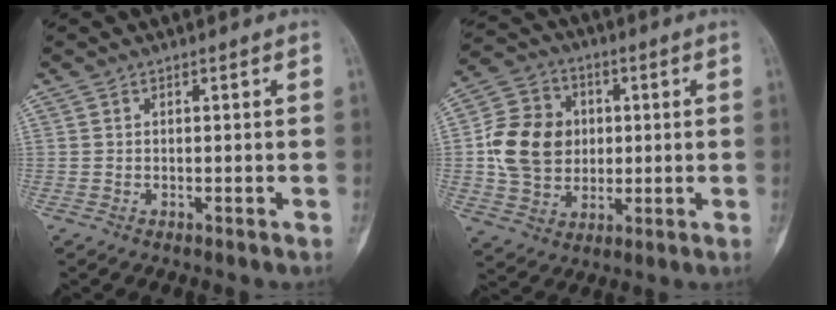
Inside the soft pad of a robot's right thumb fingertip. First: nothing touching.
{"total": 14.2, "force": [0.9, 11.8, 7.9], "torque": [-0.121, 0.011, 0.019]}